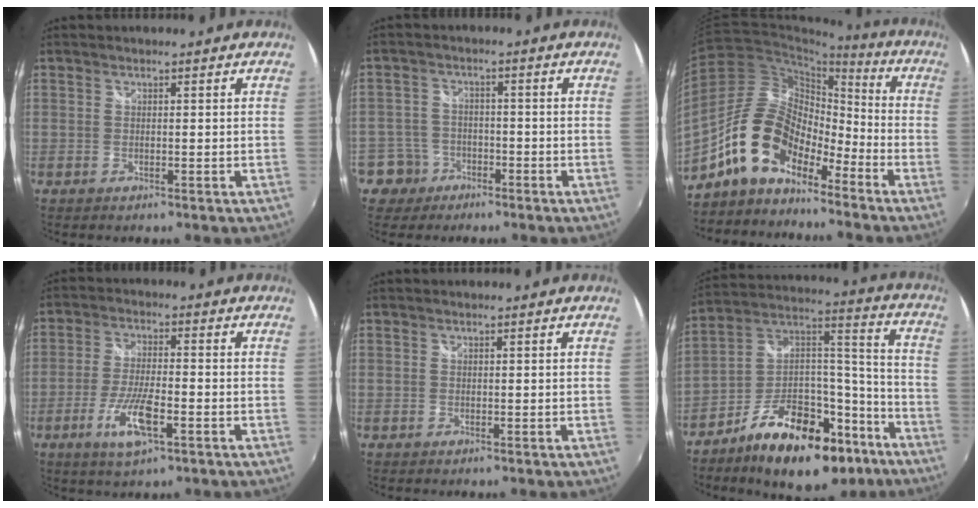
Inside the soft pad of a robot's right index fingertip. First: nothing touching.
{"total": 5.8, "force": [-3.2, 4.9, 0.3], "torque": [-0.017, 0.017, -0.061]}
{"total": 13.9, "force": [-9.7, 6.7, 7.4], "torque": [-0.135, 0.019, -0.188]}
{"total": 8.7, "force": [-3.9, 2.2, 7.5], "torque": [-0.158, -0.010, -0.074]}
{"total": 0.0}
{"total": 22.3, "force": [-13.8, 10.7, 13.9], "torque": [-0.228, 0.043, -0.208]}